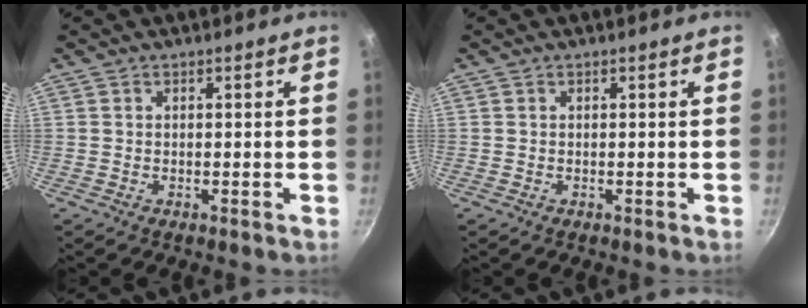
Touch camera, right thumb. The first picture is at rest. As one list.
[{"total": 0.0}]